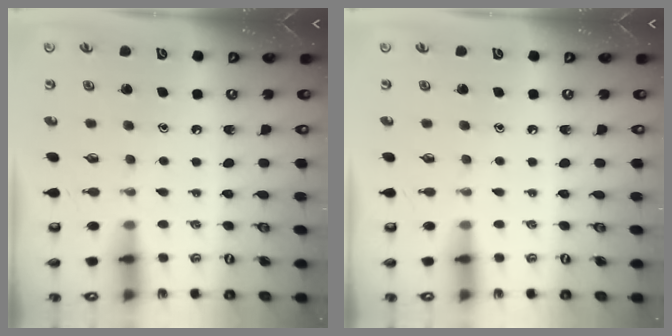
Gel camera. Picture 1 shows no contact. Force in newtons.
{"total": 0.0}